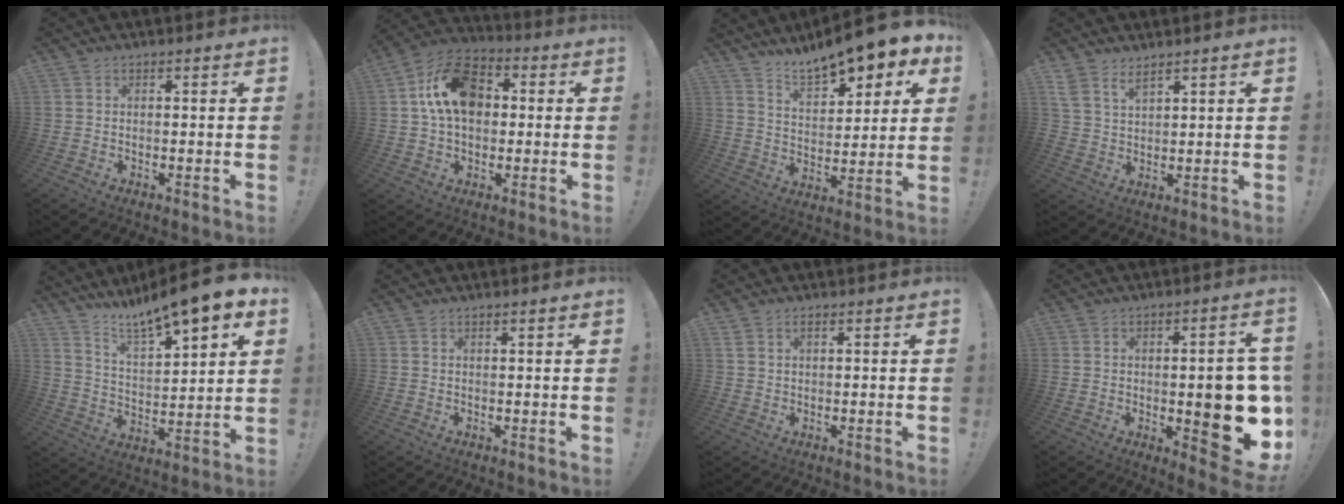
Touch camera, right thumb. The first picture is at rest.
{"total": 16.4, "force": [3.3, 11.4, 11.3], "torque": [-0.176, 0.012, 0.064]}
{"total": 11.9, "force": [10.3, 3.4, 4.9], "torque": [-0.084, -0.084, 0.177]}
{"total": 5.2, "force": [4.0, 2.3, 2.5], "torque": [-0.049, -0.016, 0.077]}
{"total": 12.1, "force": [10.6, 1.6, 5.7], "torque": [-0.115, -0.089, 0.176]}
{"total": 0.8, "force": [0.4, -0.2, 0.6], "torque": [-0.007, -0.001, 0.006]}
{"total": 1.7, "force": [0.8, 1.1, 1.0], "torque": [-0.020, 0.002, 0.016]}
{"total": 17.5, "force": [-2.2, 6.0, 16.3], "torque": [-0.183, -0.009, -0.018]}